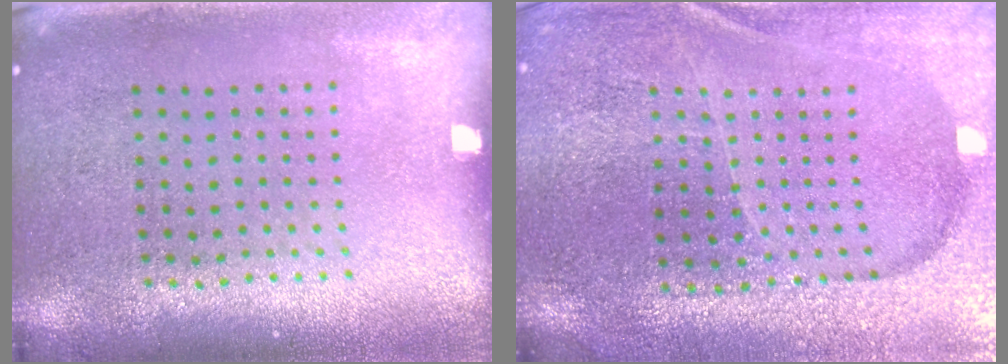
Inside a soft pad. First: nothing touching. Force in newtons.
{"total": 3.4, "press": 3.4, "slide": 0.5}